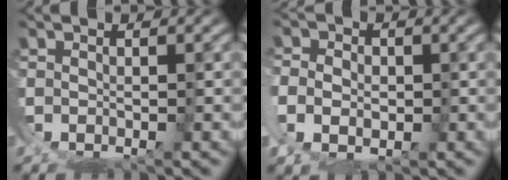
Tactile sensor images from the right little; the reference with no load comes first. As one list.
[{"total": 3.4, "force": [-0.4, 2.2, 2.6], "torque": [-0.049, -0.014, 0.002]}]